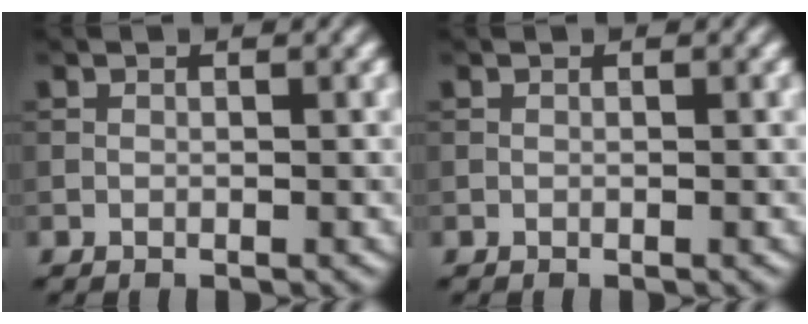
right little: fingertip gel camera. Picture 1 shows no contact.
{"total": 0.0}